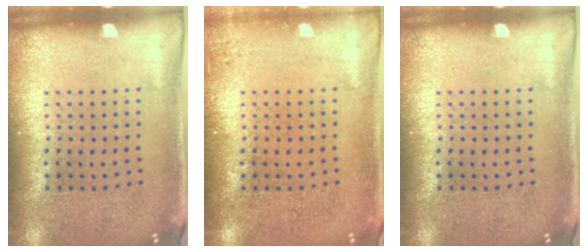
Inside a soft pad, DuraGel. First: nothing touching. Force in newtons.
{"total": 0.8, "press": 0.8, "slide": 0.2}
{"total": 0.0}